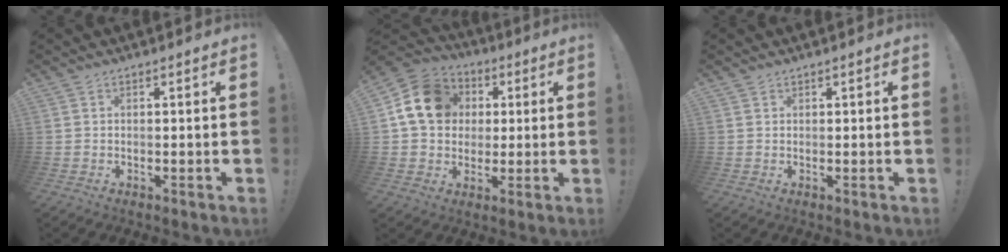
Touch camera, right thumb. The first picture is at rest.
{"total": 15.4, "force": [3.6, 12.9, 7.6], "torque": [-0.109, 0.002, 0.075]}
{"total": 0.8, "force": [0.6, 0.5, 0.0], "torque": [0.007, -0.003, 0.010]}